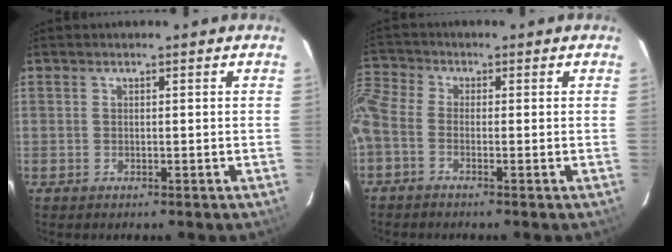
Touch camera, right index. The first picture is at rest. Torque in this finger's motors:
{"motor_torque": [2.14, 0.00, 1.05, 0.19]}